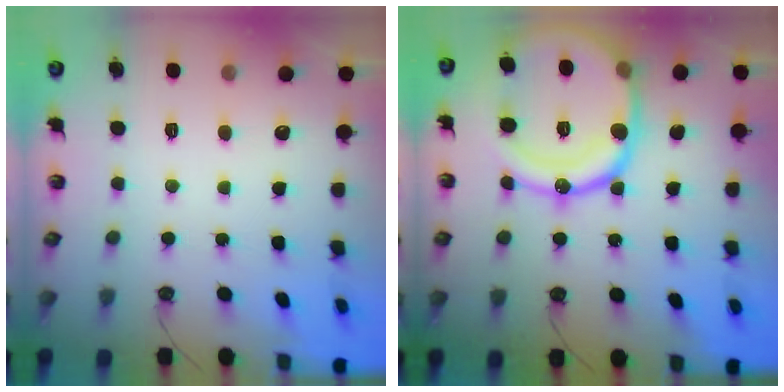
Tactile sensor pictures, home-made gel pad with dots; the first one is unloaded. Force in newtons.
{"total": 23.3, "press": 23.2, "slide": 1.9}